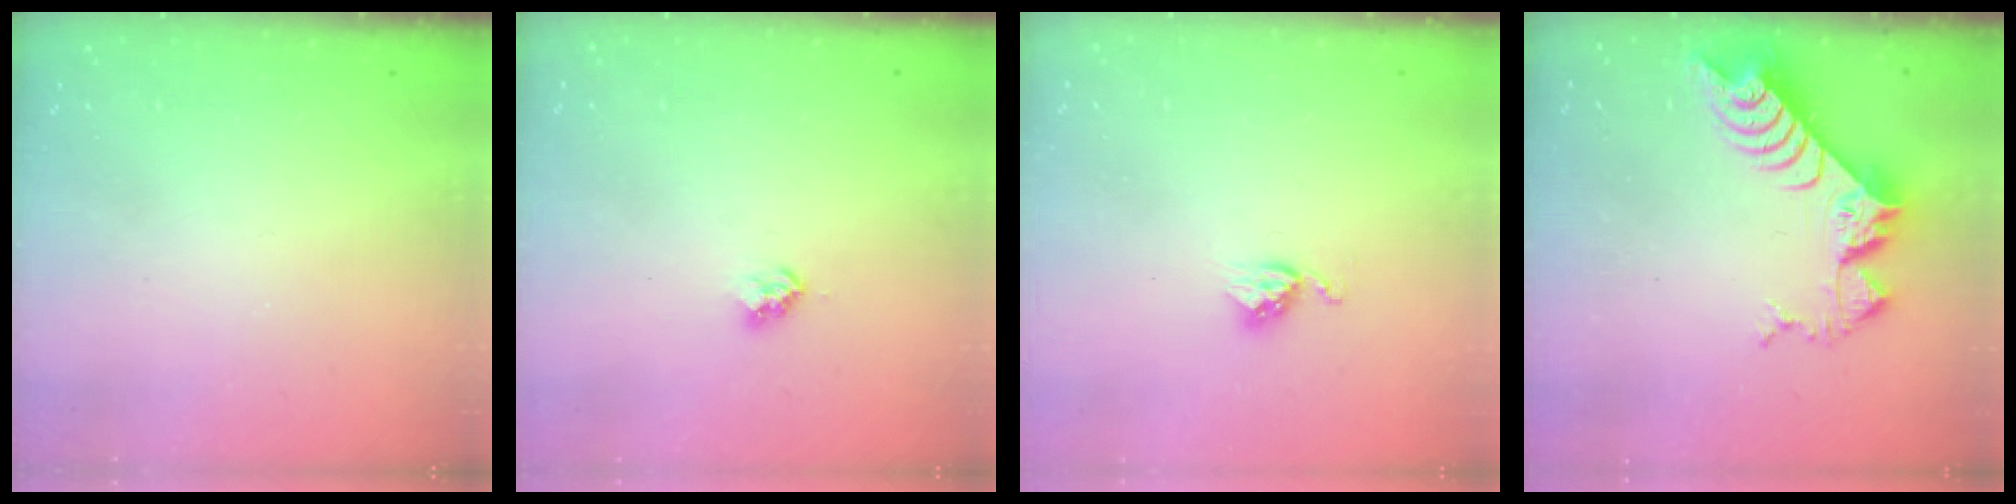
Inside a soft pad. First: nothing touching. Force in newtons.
{"total": 2.8, "press": 2.8, "slide": 0.4}
{"total": 3.5, "press": 3.5, "slide": 0.5}
{"total": 8.5, "press": 8.5, "slide": 0.8}